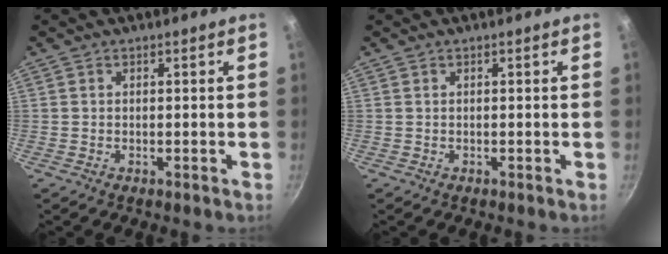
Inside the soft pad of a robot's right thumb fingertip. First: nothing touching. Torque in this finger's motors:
{"motor_torque": [0.00, 0.00, 0.00, 0.00, 0.00]}